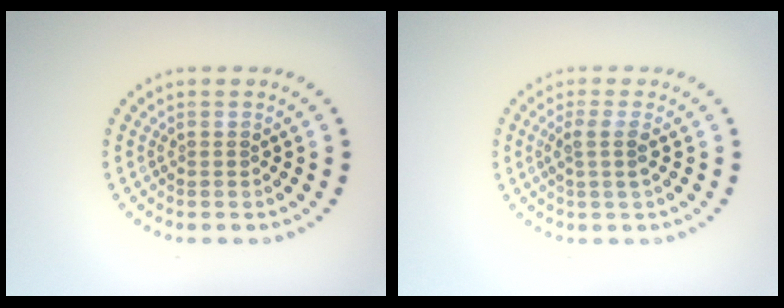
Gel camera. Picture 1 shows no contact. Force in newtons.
{"total": 1.9, "press": 1.5, "slide": 1.1}